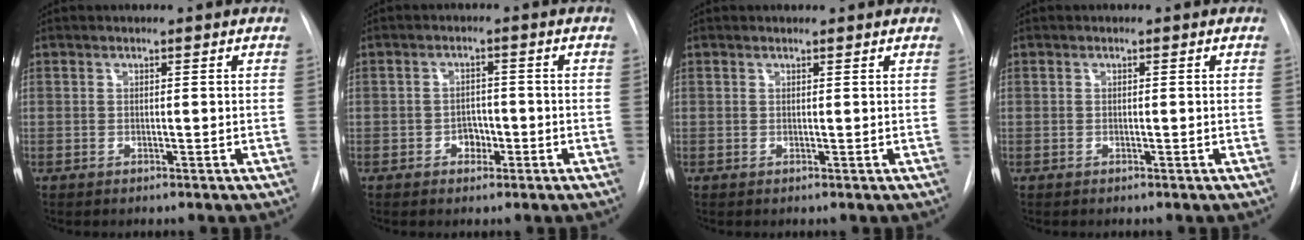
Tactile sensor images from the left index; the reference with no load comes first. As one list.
[{"total": 2.4, "force": [-1.0, 1.8, 1.3], "torque": [-0.011, 0.007, -0.013]}, {"total": 2.0, "force": [2.0, 0.2, 0.2], "torque": [-0.010, 0.013, 0.024]}, {"total": 0.0}]